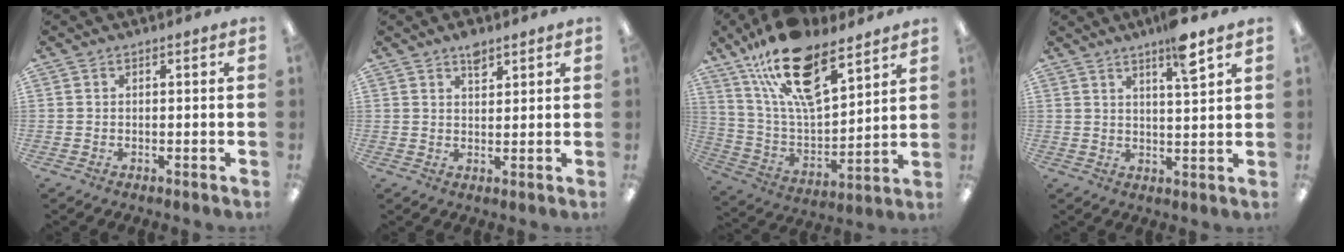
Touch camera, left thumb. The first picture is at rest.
{"total": 3.8, "force": [2.8, 1.8, 1.9], "torque": [-0.017, -0.014, 0.047]}
{"total": 21.8, "force": [14.3, 9.1, 13.7], "torque": [-0.242, -0.071, 0.253]}
{"total": 7.5, "force": [5.2, 0.8, 5.3], "torque": [-0.078, -0.027, 0.081]}